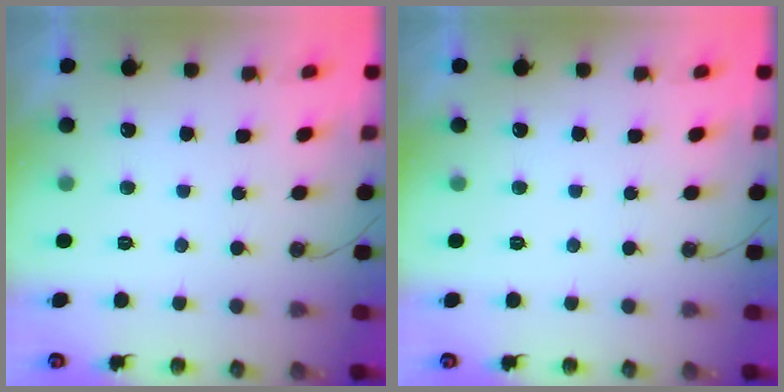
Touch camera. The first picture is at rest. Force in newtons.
{"total": 0.0}